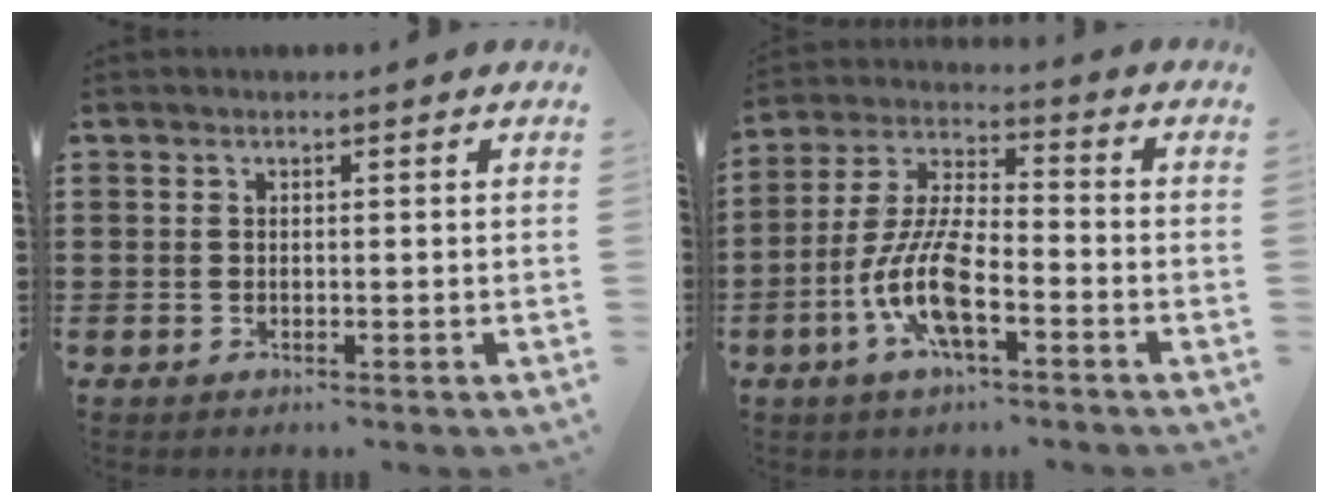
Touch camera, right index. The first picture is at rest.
{"total": 10.3, "force": [-3.9, 3.4, 8.9], "torque": [-0.207, -0.006, -0.079]}